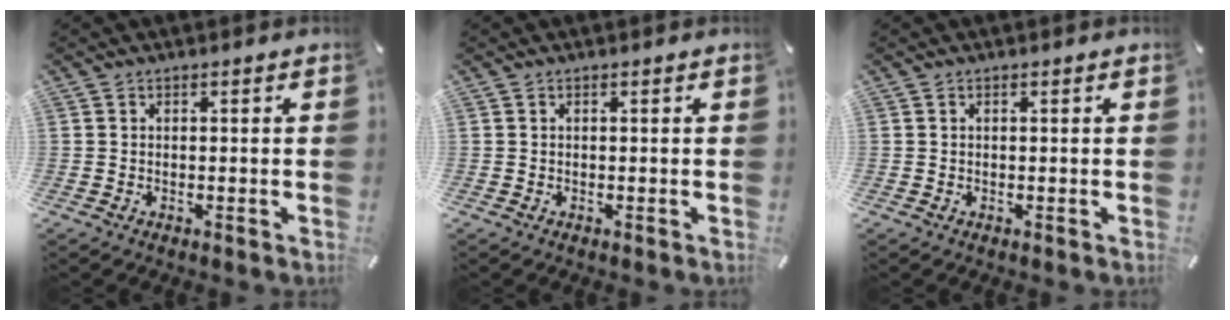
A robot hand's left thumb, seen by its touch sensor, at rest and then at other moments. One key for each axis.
{"total": 0.0}
{"total": 0.0}